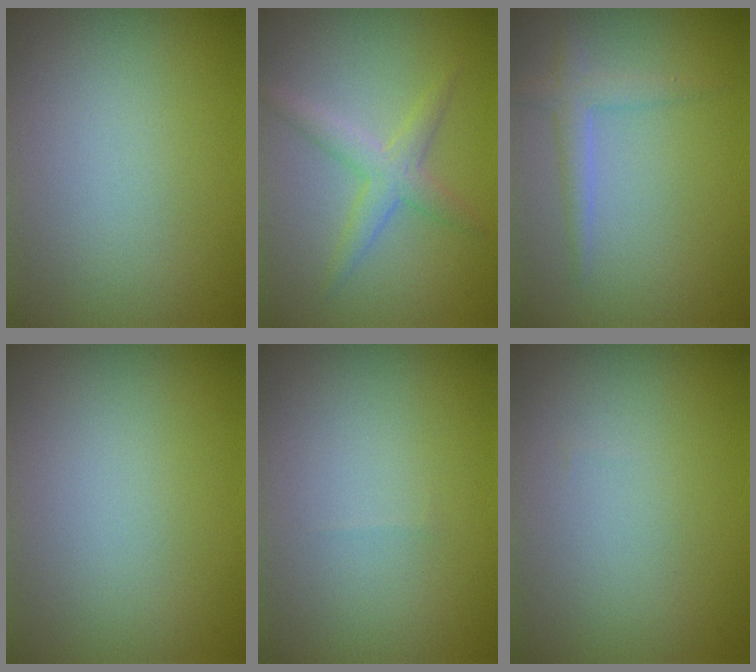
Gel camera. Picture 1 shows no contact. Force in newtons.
{"total": 2.5, "press": 2.5, "slide": 0.1}
{"total": 1.9, "press": 1.9, "slide": 0.1}
{"total": 0.0}
{"total": 0.0}
{"total": 0.0}